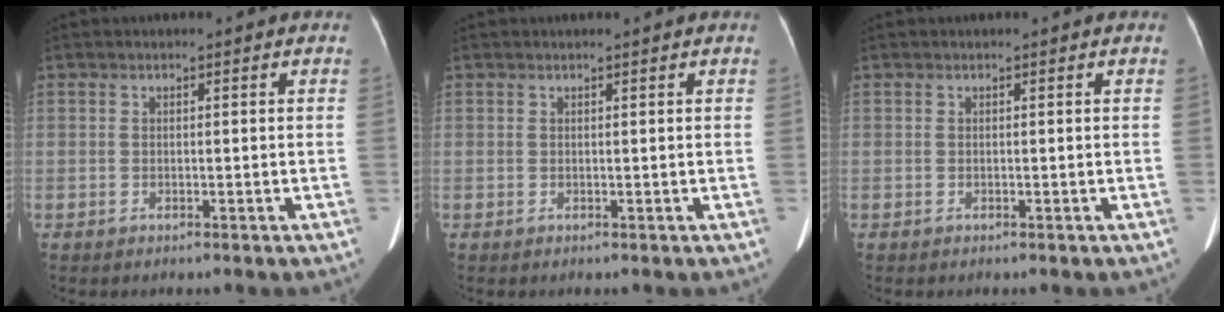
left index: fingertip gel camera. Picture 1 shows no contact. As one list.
[{"total": 0.9, "force": [0.8, -0.1, 0.5], "torque": [-0.006, 0.010, 0.015]}, {"total": 0.0}]